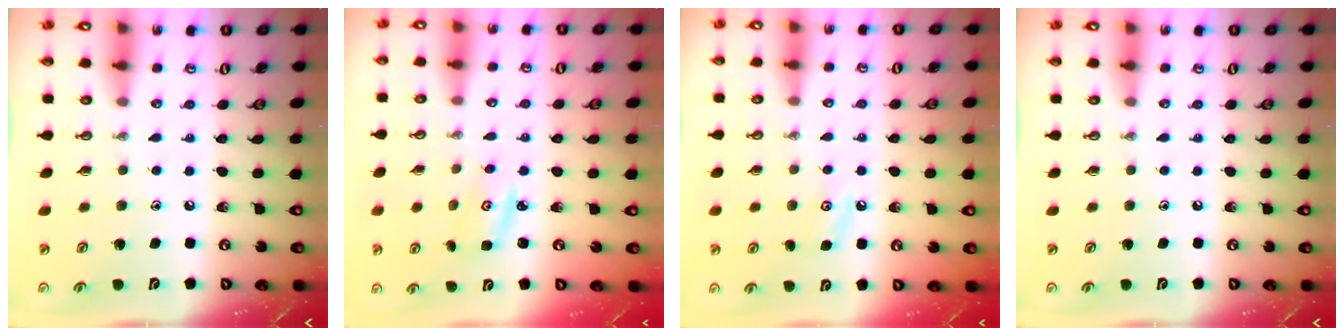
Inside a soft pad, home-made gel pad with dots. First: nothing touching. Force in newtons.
{"total": 2.7, "press": 2.7, "slide": 0.2}
{"total": 5.3, "press": 5.2, "slide": 0.8}
{"total": 0.0}